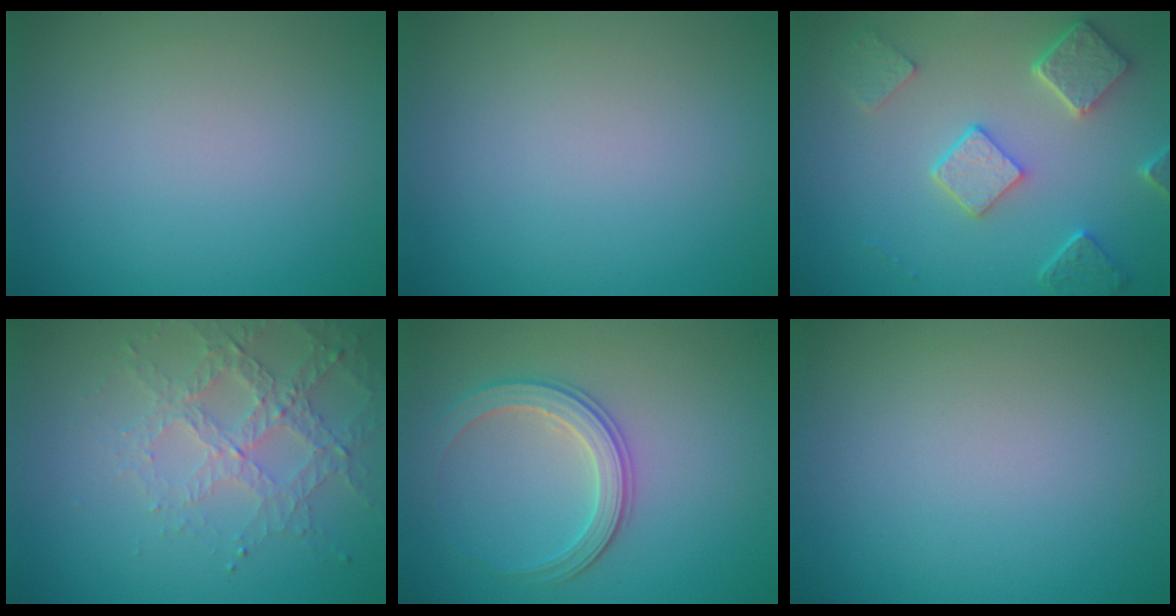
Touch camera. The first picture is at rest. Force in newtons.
{"total": 0.0}
{"total": 5.0, "press": 3.9, "slide": 3.1}
{"total": 3.3, "press": 3.2, "slide": 0.6}
{"total": 2.9, "press": 2.8, "slide": 0.5}
{"total": 0.0}